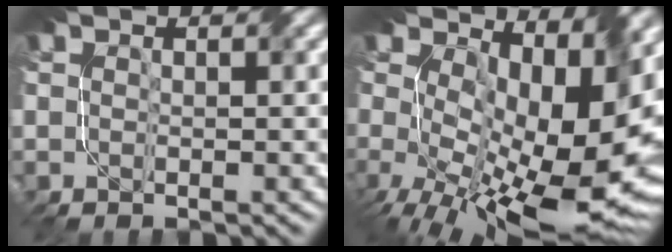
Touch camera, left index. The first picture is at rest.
{"total": 14.7, "force": [0.6, 7.6, 12.5], "torque": [-0.198, -0.014, 0.023]}